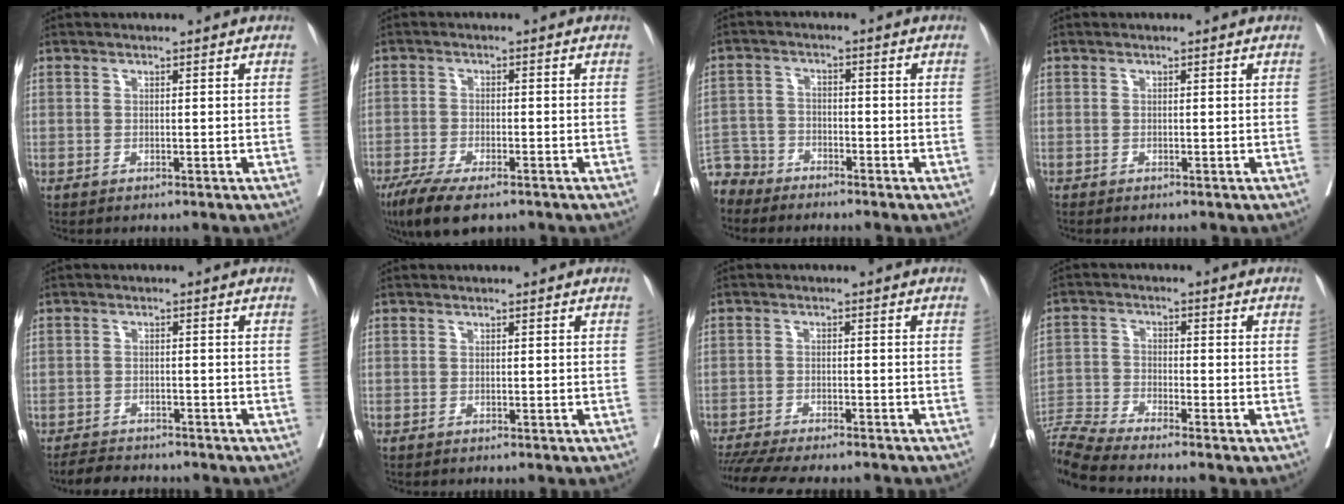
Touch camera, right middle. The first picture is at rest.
{"total": 9.1, "force": [-6.5, 2.7, 5.8], "torque": [-0.094, -0.018, -0.108]}
{"total": 6.4, "force": [-5.8, 2.6, -0.4], "torque": [0.009, -0.001, -0.118]}
{"total": 0.0}
{"total": 5.1, "force": [-4.7, 1.6, 1.2], "torque": [-0.018, -0.010, -0.075]}
{"total": 0.0}
{"total": 13.5, "force": [-12.0, 2.0, 5.7], "torque": [-0.100, -0.016, -0.173]}
{"total": 10.5, "force": [-9.7, -1.9, 3.7], "torque": [-0.077, -0.009, -0.180]}